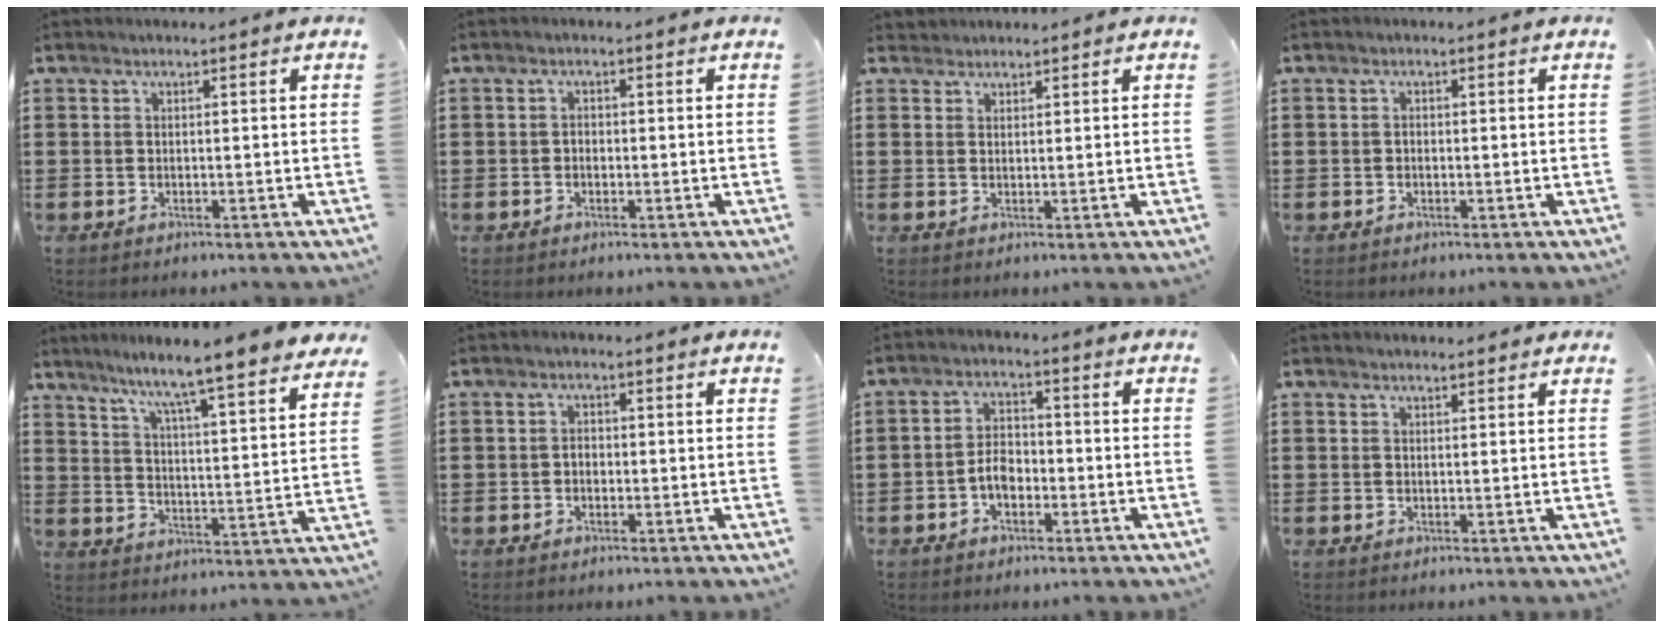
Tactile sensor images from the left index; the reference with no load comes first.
{"total": 1.0, "force": [-0.5, 0.6, 0.5], "torque": [-0.014, 0.000, -0.011]}
{"total": 1.3, "force": [1.2, 0.4, -0.1], "torque": [-0.003, 0.002, 0.026]}
{"total": 0.6, "force": [-0.4, 0.4, 0.3], "torque": [-0.008, -0.001, -0.007]}
{"total": 6.5, "force": [5.9, -1.4, 2.5], "torque": [-0.066, -0.058, 0.087]}
{"total": 1.3, "force": [-0.3, 0.9, 0.9], "torque": [-0.020, 0.003, -0.008]}
{"total": 3.7, "force": [-1.5, 2.3, 2.6], "torque": [-0.063, 0.001, -0.035]}
{"total": 0.9, "force": [0.9, 0.3, 0.0], "torque": [-0.003, 0.003, 0.016]}